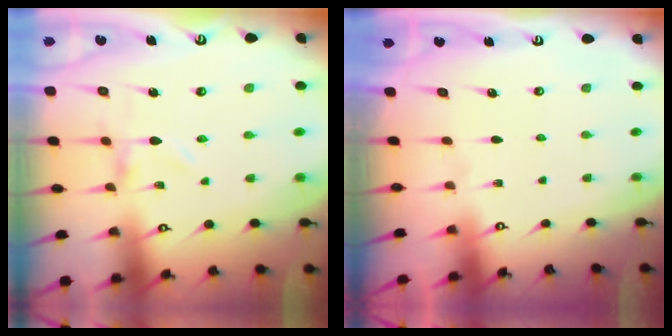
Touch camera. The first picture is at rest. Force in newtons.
{"total": 0.0}